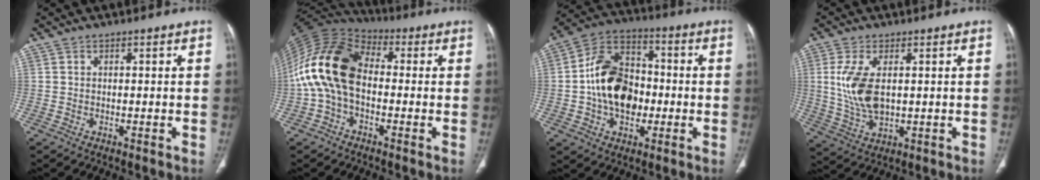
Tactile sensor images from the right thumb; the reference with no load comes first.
{"total": 16.3, "force": [-0.9, 10.4, 12.6], "torque": [-0.248, 0.037, -0.027]}
{"total": 16.1, "force": [-1.4, 11.3, 11.4], "torque": [-0.170, 0.034, -0.026]}
{"total": 9.7, "force": [1.4, 5.0, 8.2], "torque": [-0.180, -0.011, 0.038]}